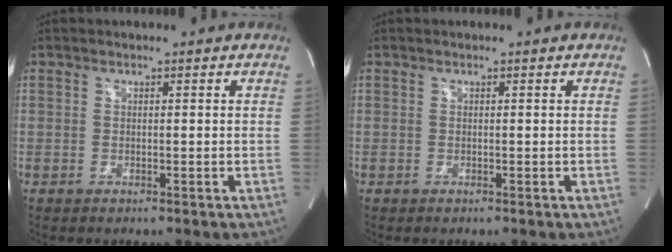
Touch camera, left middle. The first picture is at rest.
{"total": 0.0}